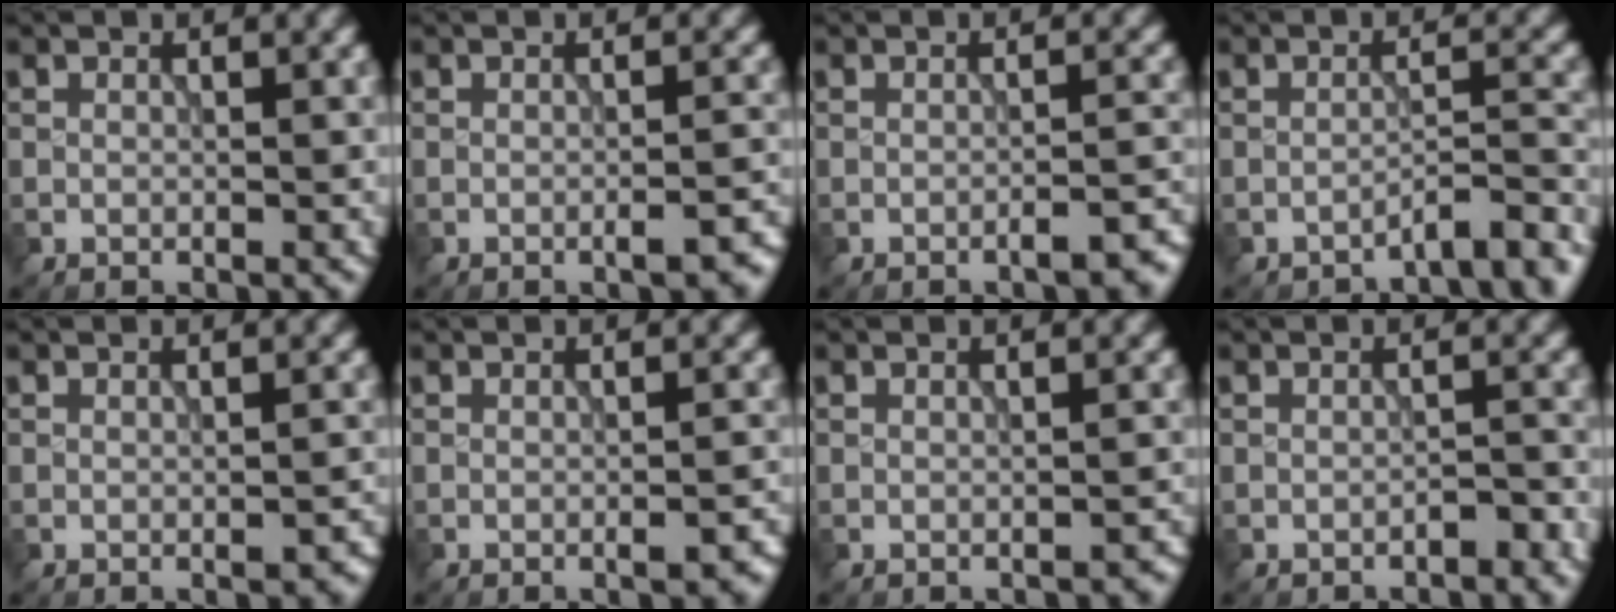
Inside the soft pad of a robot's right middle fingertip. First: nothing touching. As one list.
[{"total": 3.0, "force": [-1.5, 0.9, 2.5], "torque": [-0.031, 0.001, -0.021]}, {"total": 3.0, "force": [-1.8, 0.8, 2.3], "torque": [-0.025, 0.004, -0.029]}, {"total": 3.6, "force": [-3.0, 0.6, 1.8], "torque": [-0.020, 0.011, -0.048]}, {"total": 1.7, "force": [-0.7, 0.7, 1.4], "torque": [-0.020, 0.000, -0.006]}, {"total": 2.5, "force": [-1.1, 0.8, 2.1], "torque": [-0.030, 0.000, -0.013]}, {"total": 1.1, "force": [-0.9, 0.4, 0.4], "torque": [-0.004, 0.001, -0.011]}, {"total": 1.3, "force": [-0.9, 0.4, 0.9], "torque": [-0.011, 0.006, -0.016]}]